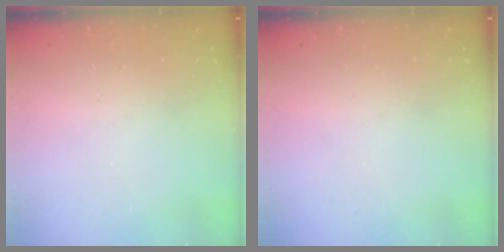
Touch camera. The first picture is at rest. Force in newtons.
{"total": 0.0}